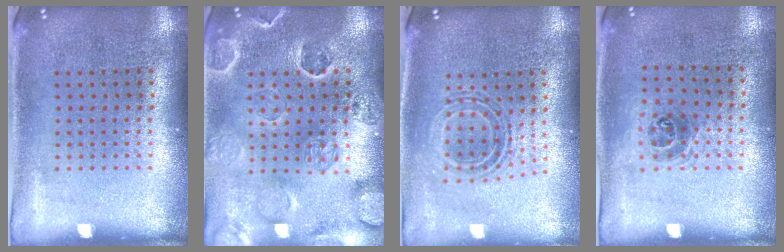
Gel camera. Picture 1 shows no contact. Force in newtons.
{"total": 2.7, "press": 2.6, "slide": 0.8}
{"total": 0.9, "press": 0.8, "slide": 0.3}
{"total": 1.0, "press": 0.7, "slide": 0.6}